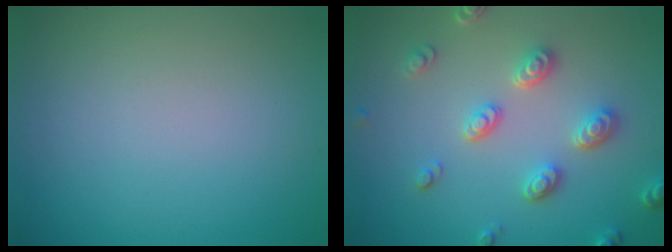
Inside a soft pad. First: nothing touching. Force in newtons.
{"total": 3.5, "press": 3.2, "slide": 1.4}